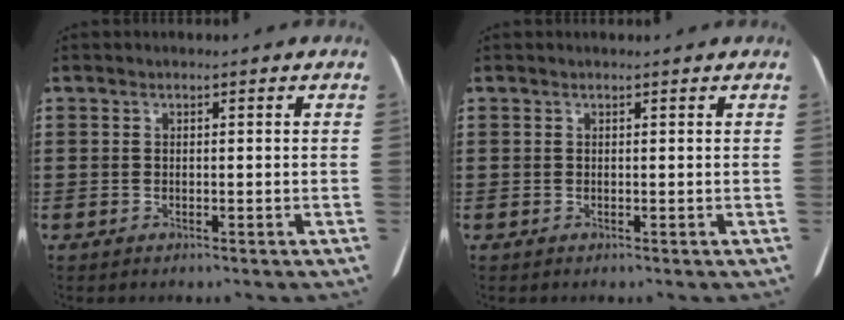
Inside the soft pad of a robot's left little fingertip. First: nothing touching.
{"total": 0.0}